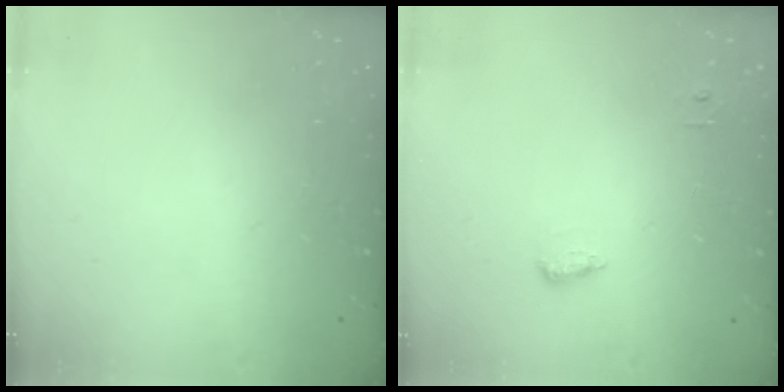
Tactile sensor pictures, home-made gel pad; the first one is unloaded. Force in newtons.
{"total": 4.9, "press": 4.8, "slide": 1.0}